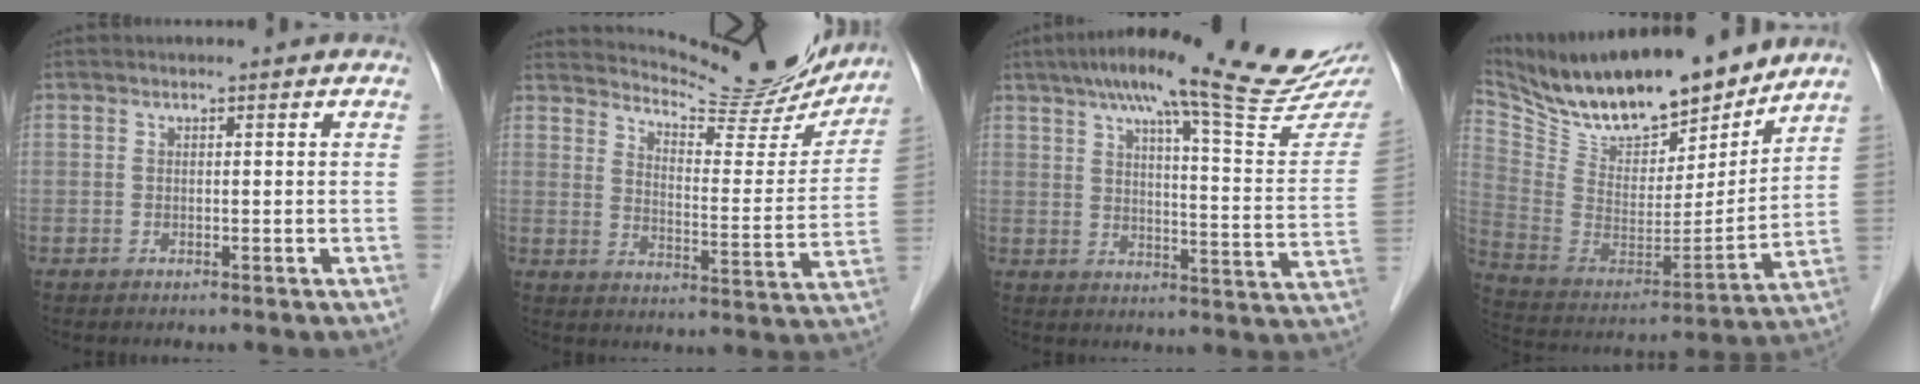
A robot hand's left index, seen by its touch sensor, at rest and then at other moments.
{"total": 17.8, "force": [17.0, 2.5, 4.6], "torque": [-0.067, -0.052, 0.216]}
{"total": 24.1, "force": [19.5, 0.8, 14.2], "torque": [-0.202, -0.017, 0.250]}
{"total": 21.5, "force": [18.4, 5.9, 9.5], "torque": [-0.178, -0.015, 0.312]}